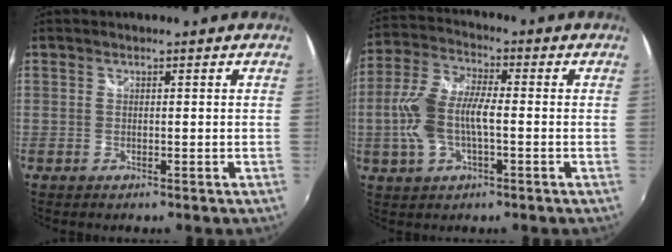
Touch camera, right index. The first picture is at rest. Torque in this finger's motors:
{"motor_torque": [1.45, -0.40, 0.66, 0.21]}